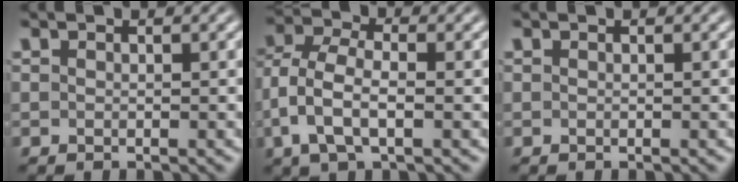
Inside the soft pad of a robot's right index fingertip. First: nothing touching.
{"total": 5.1, "force": [-0.5, 3.4, 3.8], "torque": [-0.095, -0.024, 0.000]}
{"total": 0.0}